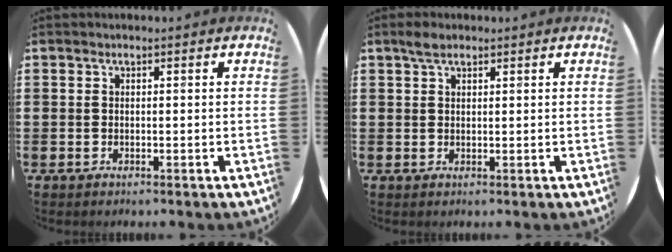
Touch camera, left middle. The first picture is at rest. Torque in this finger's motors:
{"motor_torque": [0.49, -0.62, -0.02, -0.01]}